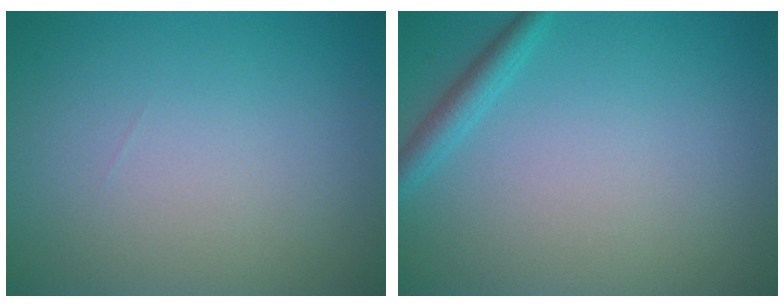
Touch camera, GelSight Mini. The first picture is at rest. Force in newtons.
{"total": 1.8, "press": 1.7, "slide": 0.1}